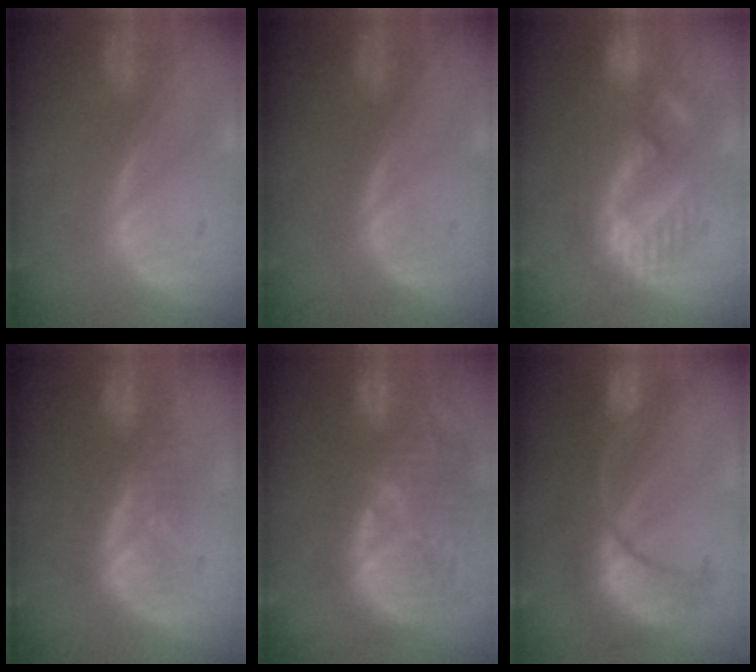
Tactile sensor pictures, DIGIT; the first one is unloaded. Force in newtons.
{"total": 0.0}
{"total": 10.9, "press": 9.6, "slide": 5.1}
{"total": 5.7, "press": 5.5, "slide": 1.4}
{"total": 13.9, "press": 12.7, "slide": 5.5}
{"total": 9.1, "press": 9.1, "slide": 0.6}